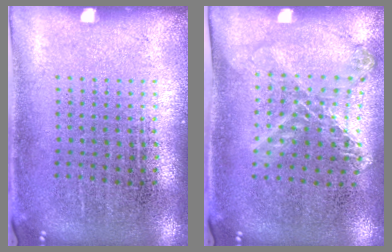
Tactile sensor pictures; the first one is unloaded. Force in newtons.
{"total": 1.1, "press": 1.1, "slide": 0.3}